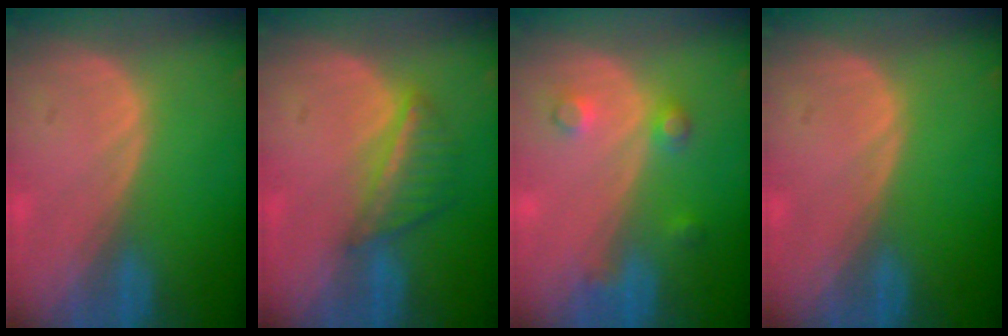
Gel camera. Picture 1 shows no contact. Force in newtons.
{"total": 5.6, "press": 5.1, "slide": 2.3}
{"total": 3.5, "press": 3.5, "slide": 0.2}
{"total": 0.0}